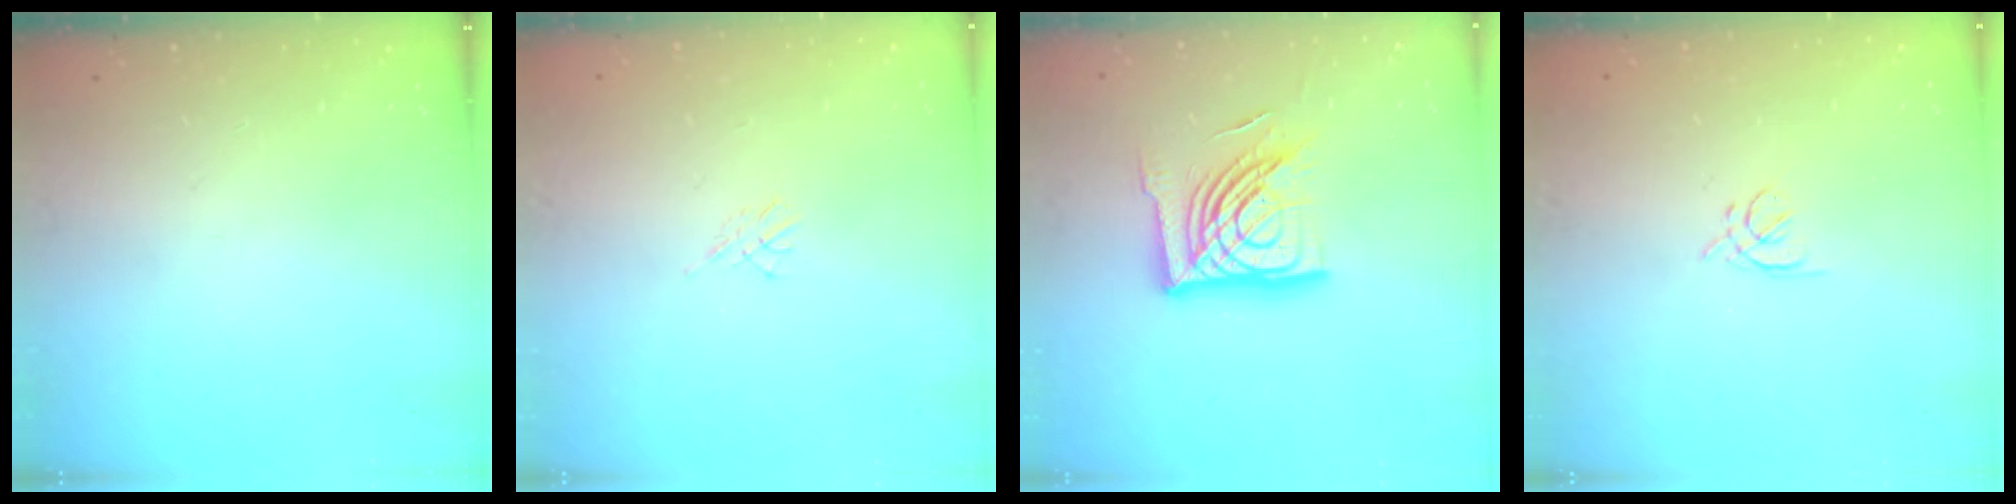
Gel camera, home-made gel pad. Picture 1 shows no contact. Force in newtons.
{"total": 3.0, "press": 2.9, "slide": 0.6}
{"total": 16.8, "press": 16.7, "slide": 1.7}
{"total": 2.8, "press": 2.8, "slide": 0.7}